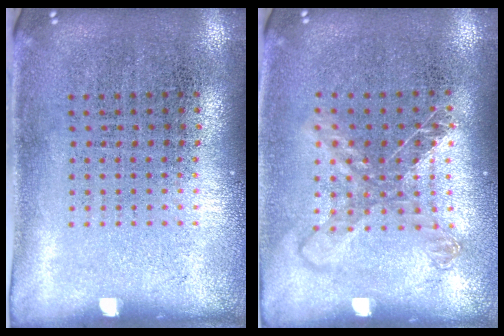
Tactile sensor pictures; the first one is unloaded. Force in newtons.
{"total": 1.3, "press": 1.1, "slide": 0.7}